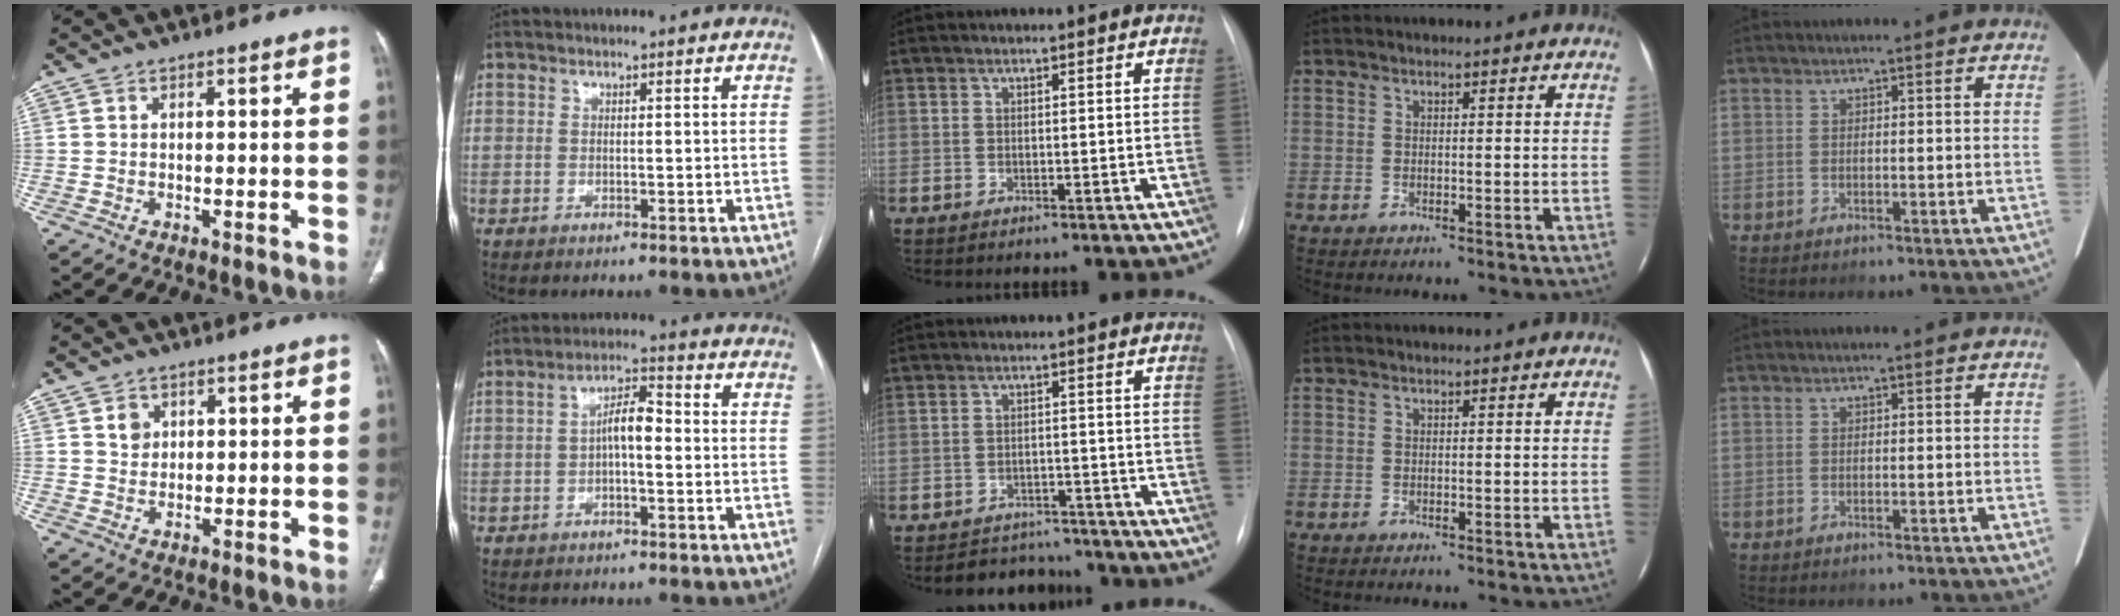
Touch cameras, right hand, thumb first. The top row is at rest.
{"thumb": {"total": 2.8, "force": [1.1, 2.4, 1.1], "torque": [-0.005, -0.006, 0.020]}, "index": {"total": 5.0, "force": [-0.4, 1.6, 4.7], "torque": [-0.083, 0.021, -0.009]}, "middle": {"total": 7.1, "force": [-6.5, 2.8, 0.2], "torque": [0.007, 0.015, -0.086]}}